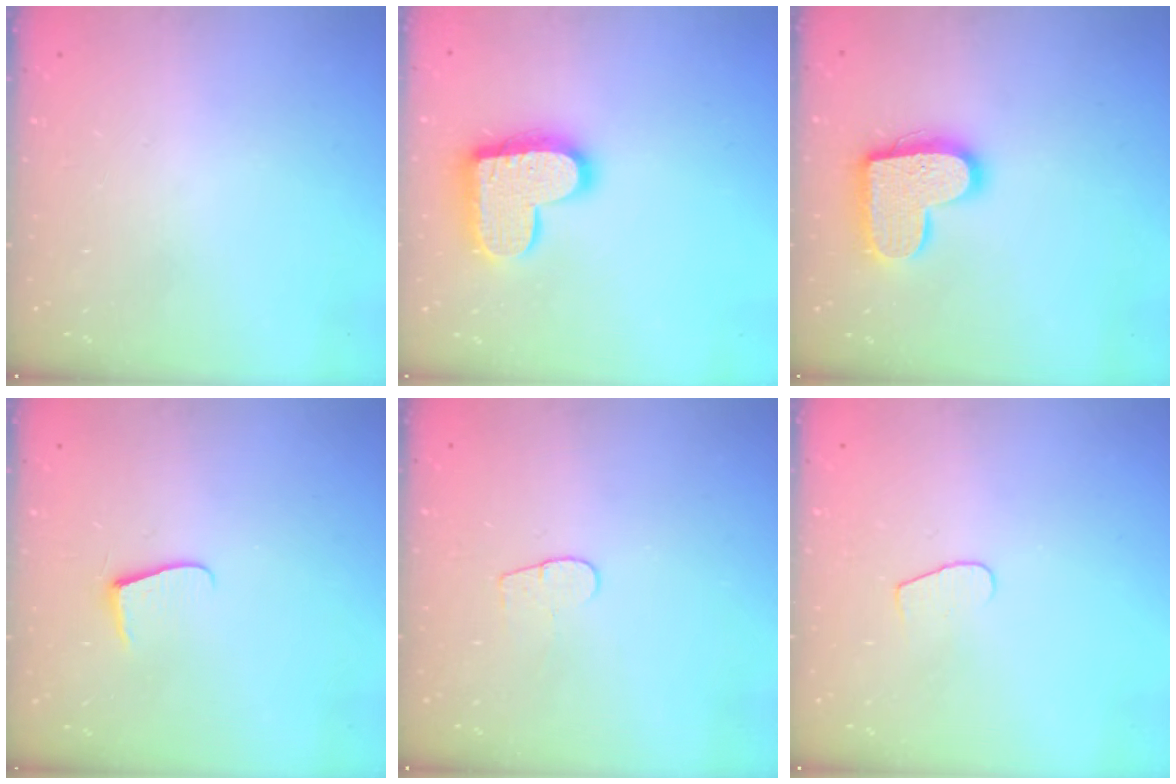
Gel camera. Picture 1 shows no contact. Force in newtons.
{"total": 16.3, "press": 16.3, "slide": 1.3}
{"total": 15.6, "press": 15.6, "slide": 0.8}
{"total": 6.8, "press": 6.8, "slide": 0.6}
{"total": 4.4, "press": 4.4, "slide": 0.3}
{"total": 4.6, "press": 4.5, "slide": 0.4}